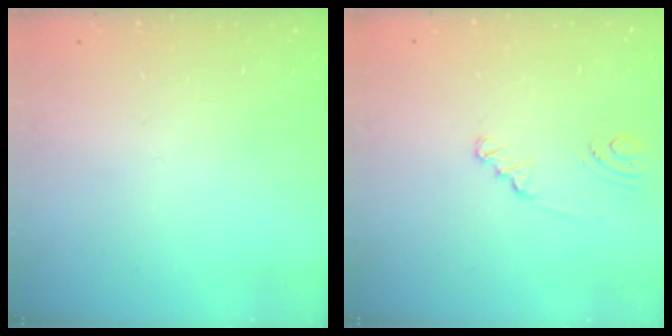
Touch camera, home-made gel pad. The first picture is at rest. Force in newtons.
{"total": 1.5, "press": 1.5, "slide": 0.1}